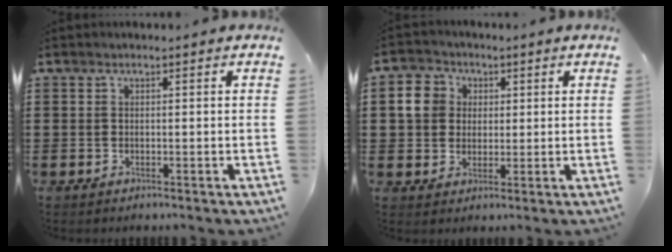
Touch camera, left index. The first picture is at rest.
{"total": 5.5, "force": [1.2, 5.2, 1.6], "torque": [-0.045, 0.014, 0.019]}